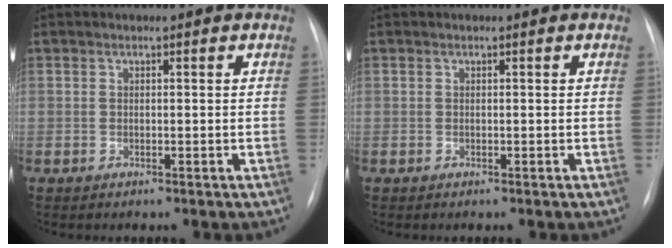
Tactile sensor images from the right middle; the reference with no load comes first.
{"total": 0.0}